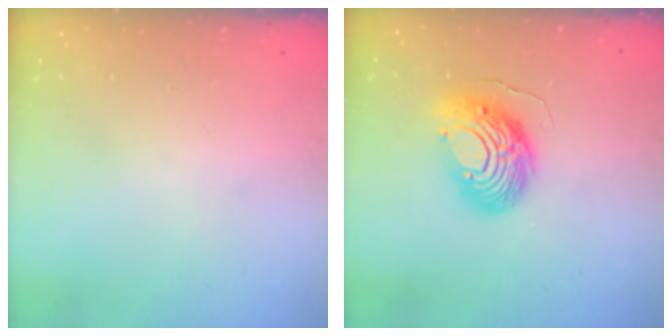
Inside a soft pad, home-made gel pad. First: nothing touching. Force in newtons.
{"total": 12.8, "press": 12.7, "slide": 1.3}